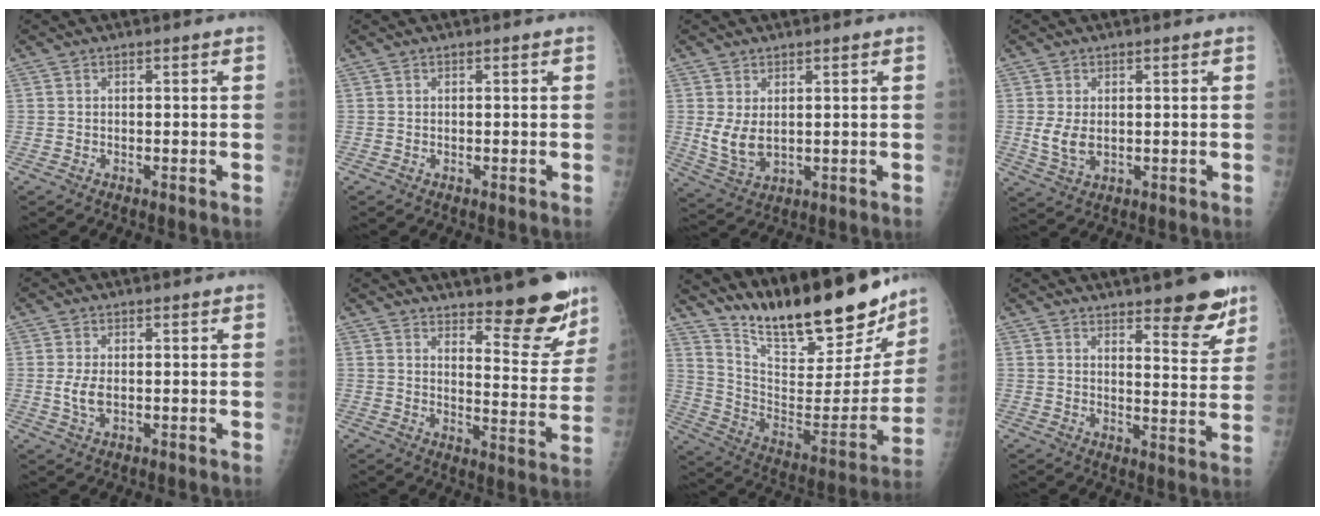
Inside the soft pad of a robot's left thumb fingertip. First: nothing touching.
{"total": 0.0}
{"total": 5.7, "force": [1.1, 3.4, 4.4], "torque": [-0.082, -0.016, 0.034]}
{"total": 4.4, "force": [0.2, 2.8, 3.4], "torque": [-0.068, -0.011, 0.011]}
{"total": 3.5, "force": [-0.1, 1.9, 3.0], "torque": [-0.066, -0.007, -0.001]}
{"total": 12.6, "force": [9.8, 3.4, 7.1], "torque": [-0.053, -0.083, 0.138]}
{"total": 28.0, "force": [22.7, 8.1, 14.2], "torque": [-0.195, -0.109, 0.348]}
{"total": 10.1, "force": [7.1, 2.8, 6.7], "torque": [-0.058, -0.049, 0.099]}